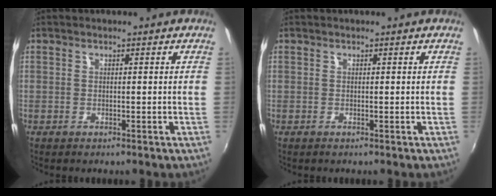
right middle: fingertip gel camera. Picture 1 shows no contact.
{"total": 0.0}